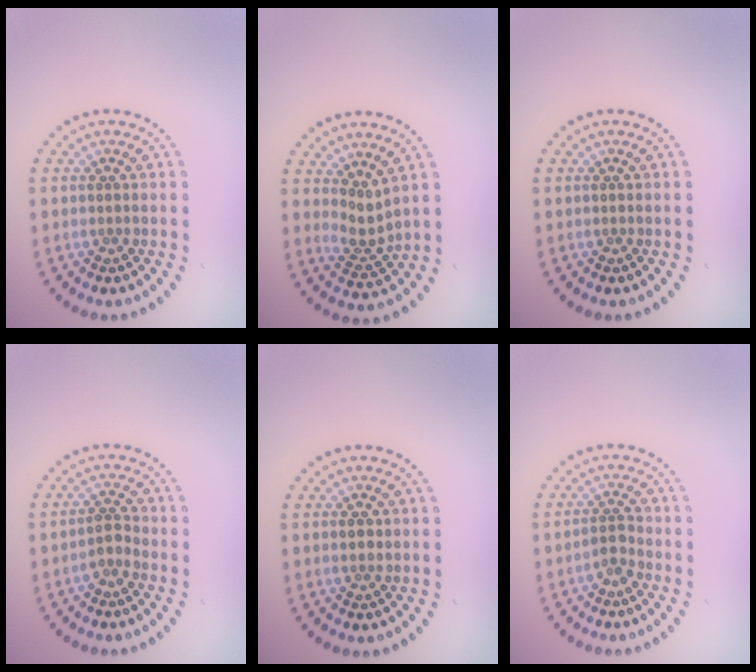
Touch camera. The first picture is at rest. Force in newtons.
{"total": 2.3, "press": 1.5, "slide": 1.7}
{"total": 0.0}
{"total": 1.4, "press": 1.0, "slide": 0.9}
{"total": 1.0, "press": 1.0, "slide": 0.2}
{"total": 1.5, "press": 1.1, "slide": 1.0}